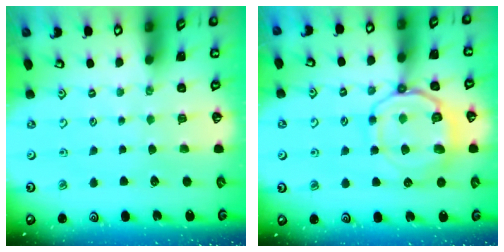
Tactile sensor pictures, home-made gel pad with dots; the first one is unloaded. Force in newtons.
{"total": 12.1, "press": 12.0, "slide": 0.9}